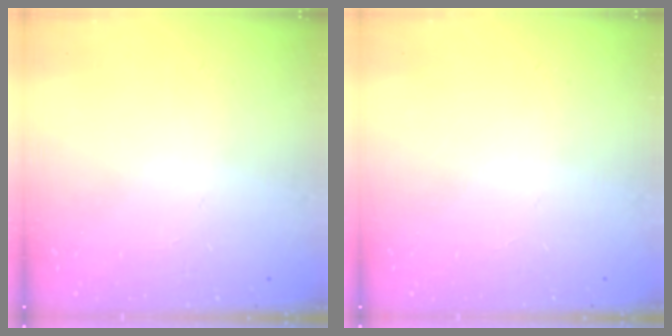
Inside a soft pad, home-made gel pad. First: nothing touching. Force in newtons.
{"total": 0.0}